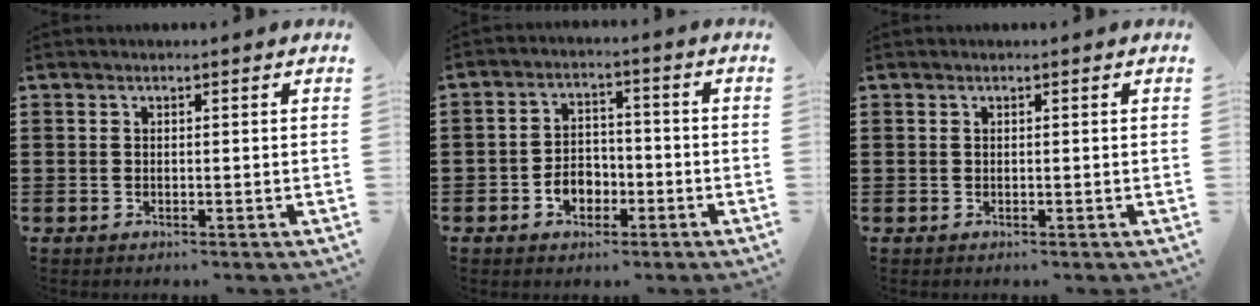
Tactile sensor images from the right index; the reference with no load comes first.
{"total": 4.3, "force": [-2.0, 3.1, 2.2], "torque": [-0.037, 0.001, -0.040]}
{"total": 0.0}